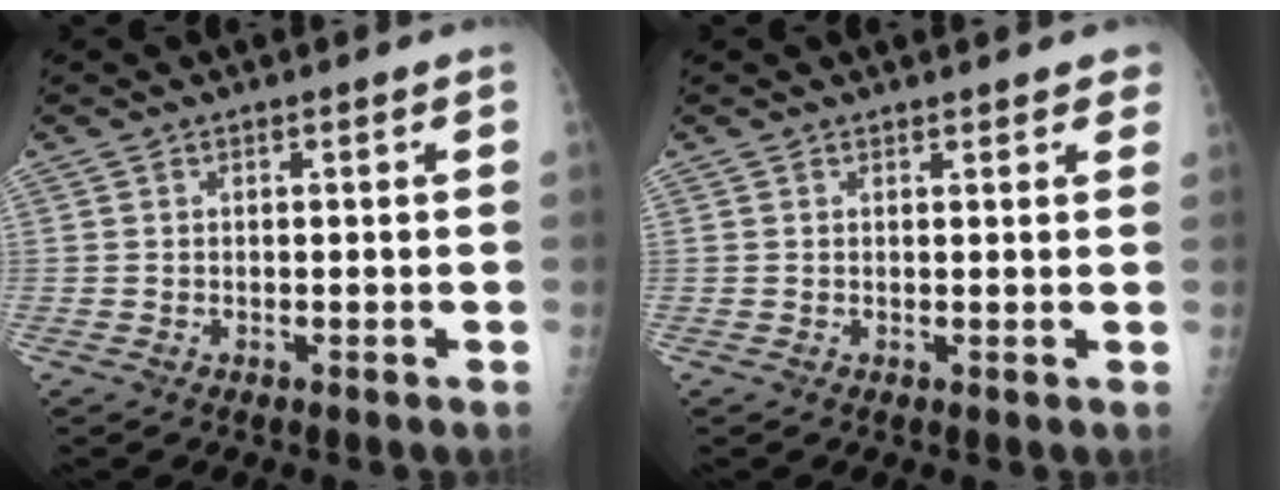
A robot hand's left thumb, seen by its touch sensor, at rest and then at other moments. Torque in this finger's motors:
{"motor_torque": [-0.15, -0.04, -0.23, 0.02, 0.04]}